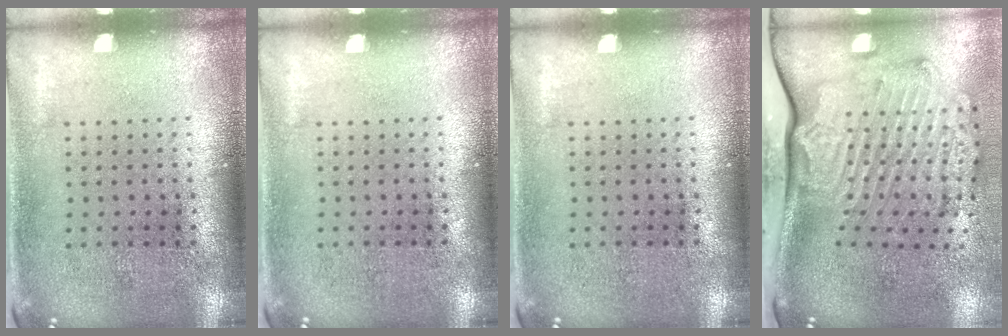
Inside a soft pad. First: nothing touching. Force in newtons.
{"total": 0.0}
{"total": 0.0}
{"total": 2.8, "press": 2.2, "slide": 1.7}